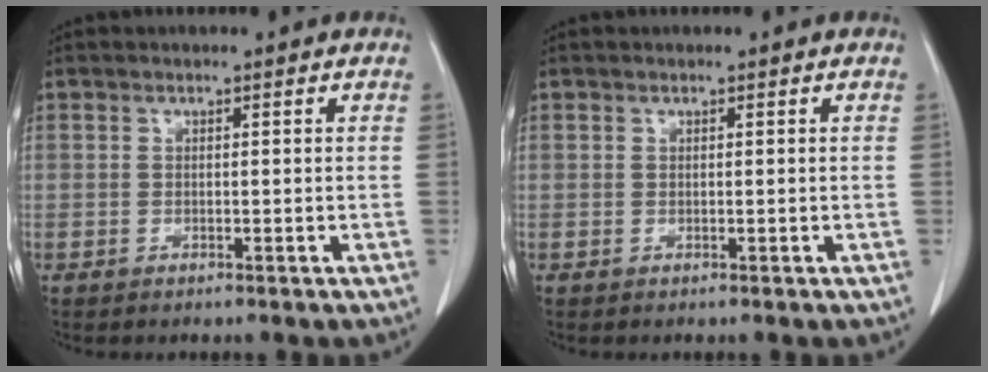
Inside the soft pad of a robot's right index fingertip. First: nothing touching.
{"total": 0.0}